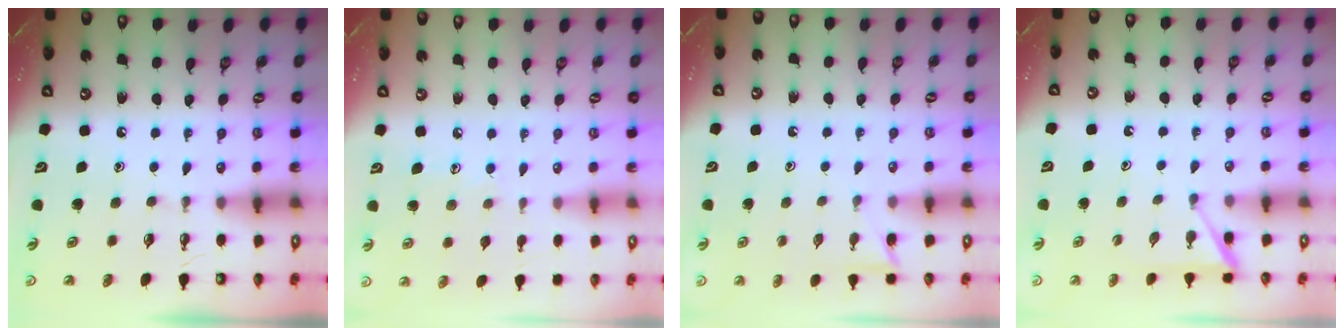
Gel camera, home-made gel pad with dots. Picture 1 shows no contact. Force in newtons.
{"total": 6.6, "press": 6.5, "slide": 0.7}
{"total": 5.1, "press": 5.1, "slide": 0.5}
{"total": 4.6, "press": 4.6, "slide": 0.5}